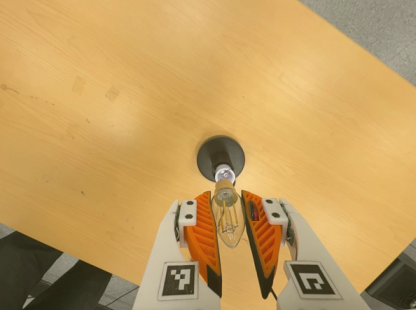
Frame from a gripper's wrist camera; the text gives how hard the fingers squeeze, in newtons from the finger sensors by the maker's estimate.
{"total": 14.7, "left": 16.1, "right": 13.4}